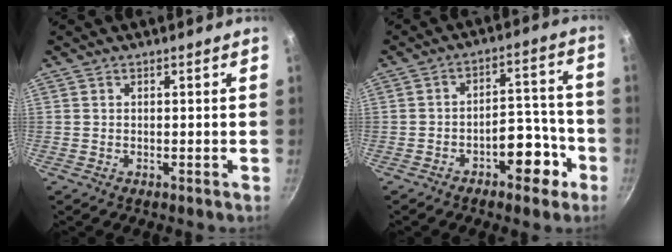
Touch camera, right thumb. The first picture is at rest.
{"total": 8.9, "force": [-4.6, 4.7, 6.0], "torque": [-0.049, 0.059, -0.055]}